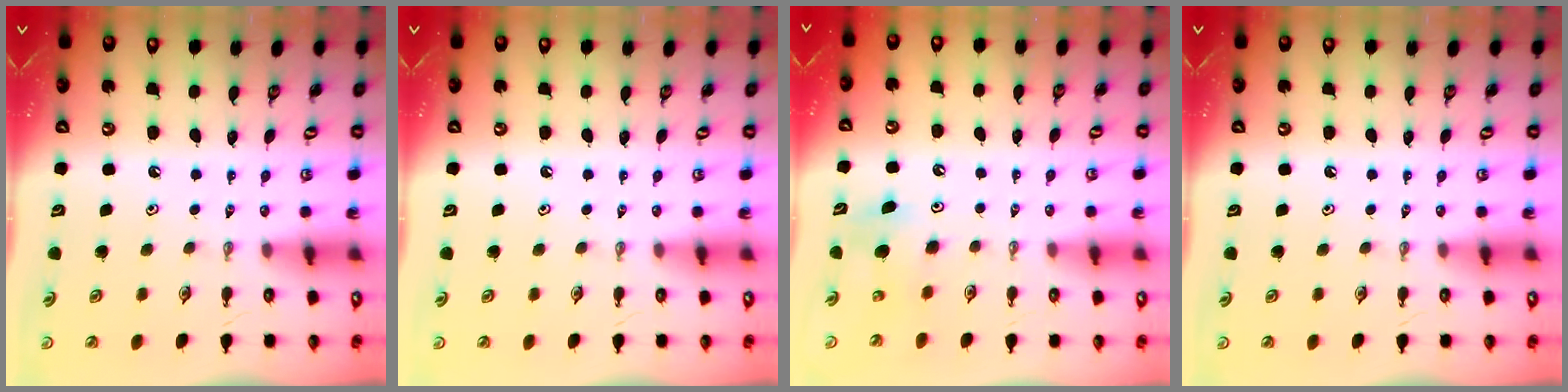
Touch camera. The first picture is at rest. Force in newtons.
{"total": 0.0}
{"total": 7.2, "press": 7.2, "slide": 0.7}
{"total": 0.0}